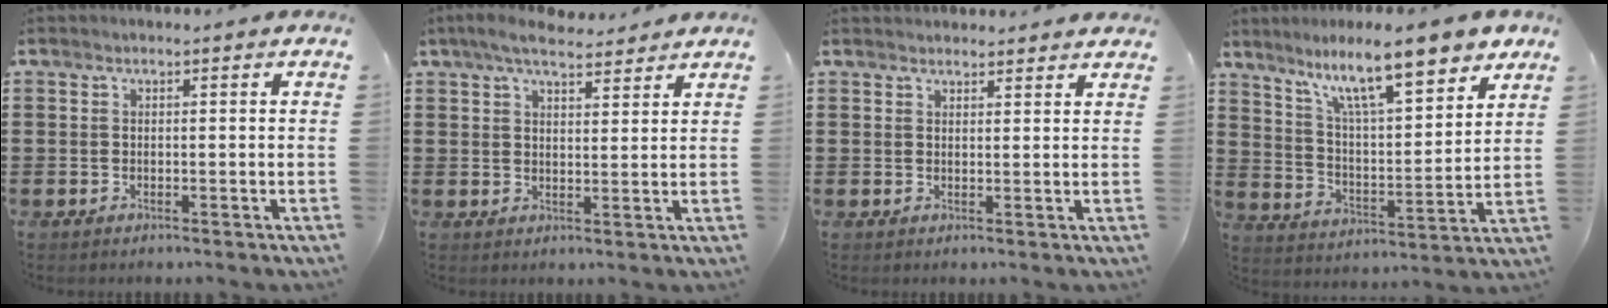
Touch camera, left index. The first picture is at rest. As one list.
[{"total": 5.4, "force": [4.6, 1.2, 2.5], "torque": [-0.061, -0.003, 0.085]}, {"total": 2.1, "force": [2.0, 0.5, -0.2], "torque": [-0.001, 0.000, 0.040]}, {"total": 13.2, "force": [9.8, 2.5, 8.4], "torque": [-0.165, -0.045, 0.164]}]